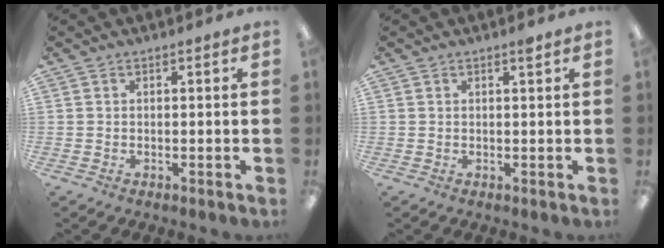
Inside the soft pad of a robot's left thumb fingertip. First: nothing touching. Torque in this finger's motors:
{"motor_torque": [0.22, 0.14, -0.01, 0.01, 0.08]}